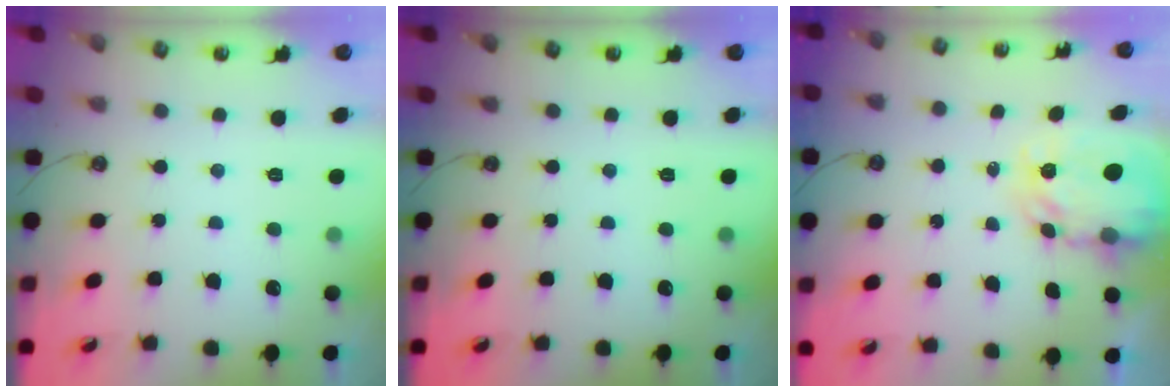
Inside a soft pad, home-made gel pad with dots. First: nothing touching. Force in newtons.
{"total": 0.0}
{"total": 6.3, "press": 6.3, "slide": 0.6}